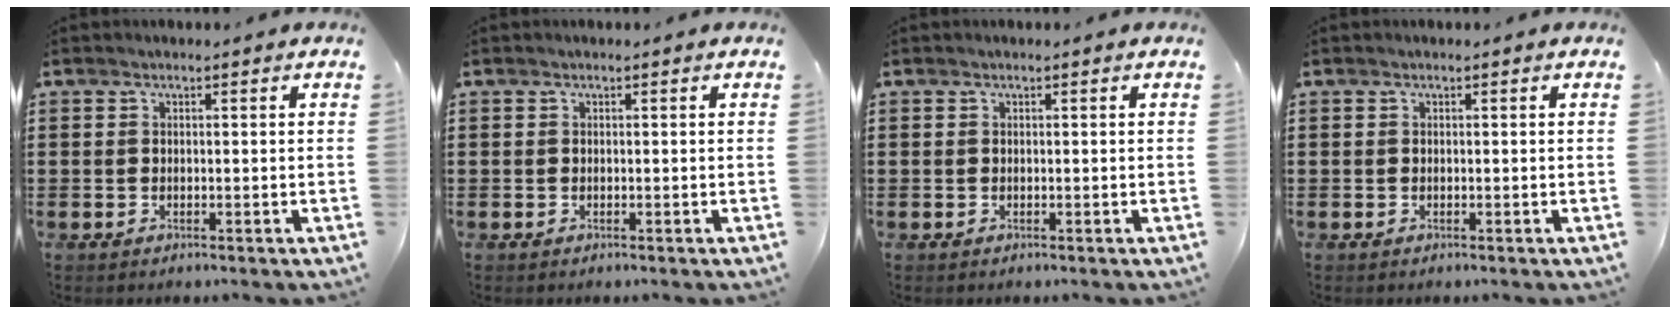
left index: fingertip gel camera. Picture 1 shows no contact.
{"total": 0.0}
{"total": 0.0}
{"total": 0.0}